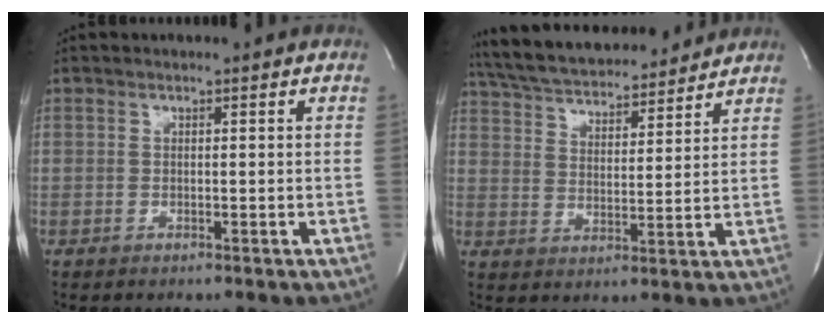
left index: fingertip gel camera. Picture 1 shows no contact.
{"total": 17.0, "force": [15.6, 3.3, 5.9], "torque": [-0.107, 0.026, 0.246]}